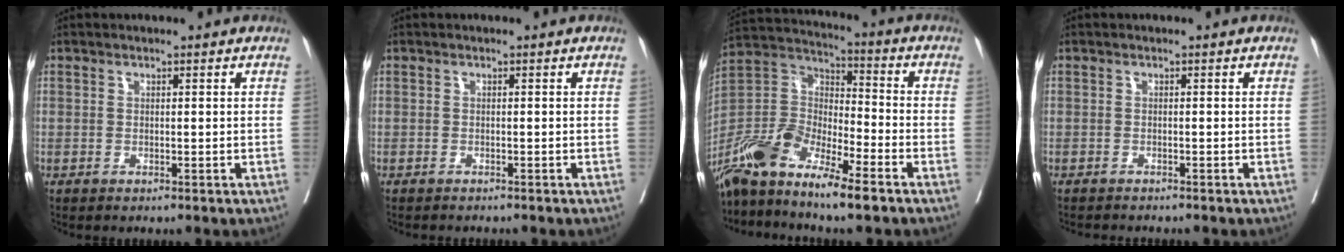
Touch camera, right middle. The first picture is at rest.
{"total": 1.8, "force": [-1.7, 0.4, 0.5], "torque": [-0.014, -0.004, -0.022]}
{"total": 14.1, "force": [-10.3, 2.6, 9.2], "torque": [-0.194, 0.001, -0.194]}
{"total": 2.3, "force": [-2.2, 0.3, 0.6], "torque": [-0.012, -0.006, -0.031]}